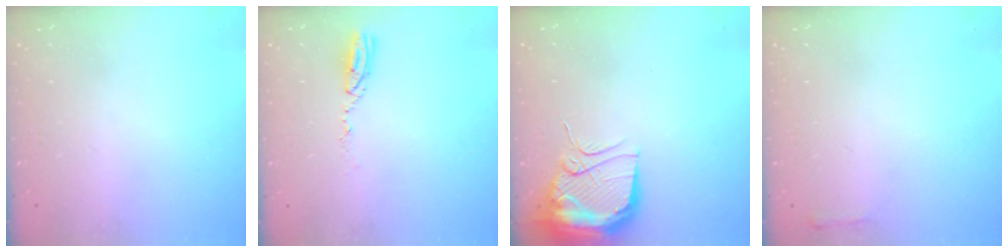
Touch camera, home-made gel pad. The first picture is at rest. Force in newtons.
{"total": 4.3, "press": 4.2, "slide": 0.5}
{"total": 12.2, "press": 12.1, "slide": 1.2}
{"total": 2.1, "press": 2.0, "slide": 0.5}